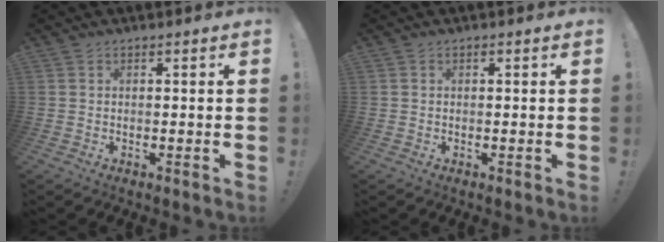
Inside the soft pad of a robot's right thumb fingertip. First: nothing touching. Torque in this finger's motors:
{"motor_torque": [0.05, -0.02, 0.25, -0.24, -0.03]}